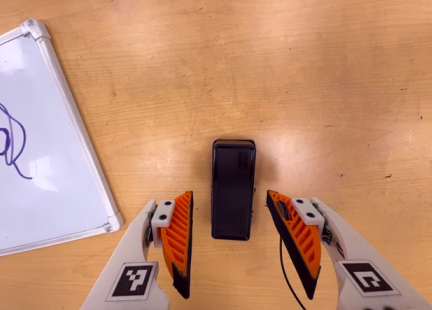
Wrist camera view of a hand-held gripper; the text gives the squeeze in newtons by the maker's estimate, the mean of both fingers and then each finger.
{"total": 0.0}